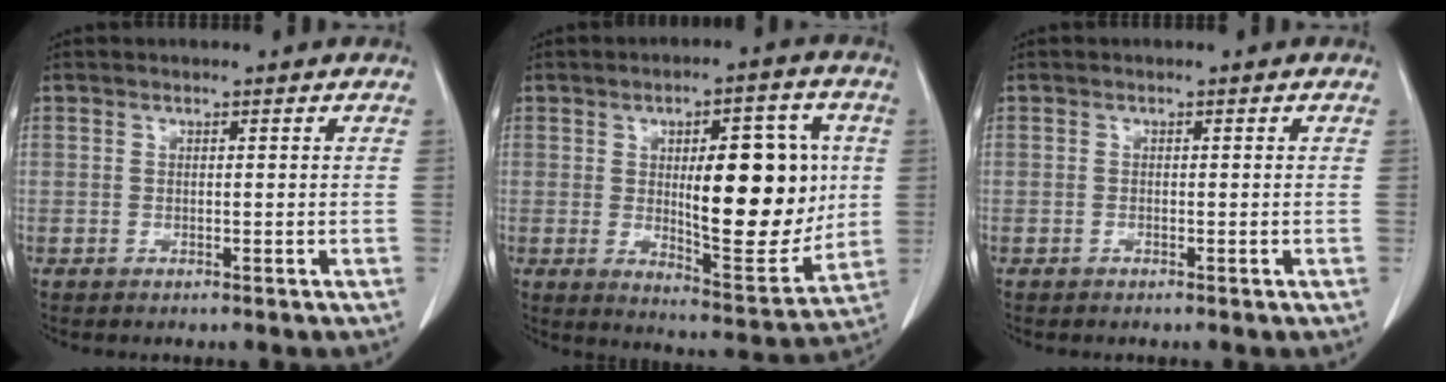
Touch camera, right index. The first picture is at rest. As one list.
[{"total": 16.6, "force": [1.4, 5.5, 15.6], "torque": [-0.211, -0.001, 0.030]}, {"total": 0.0}]